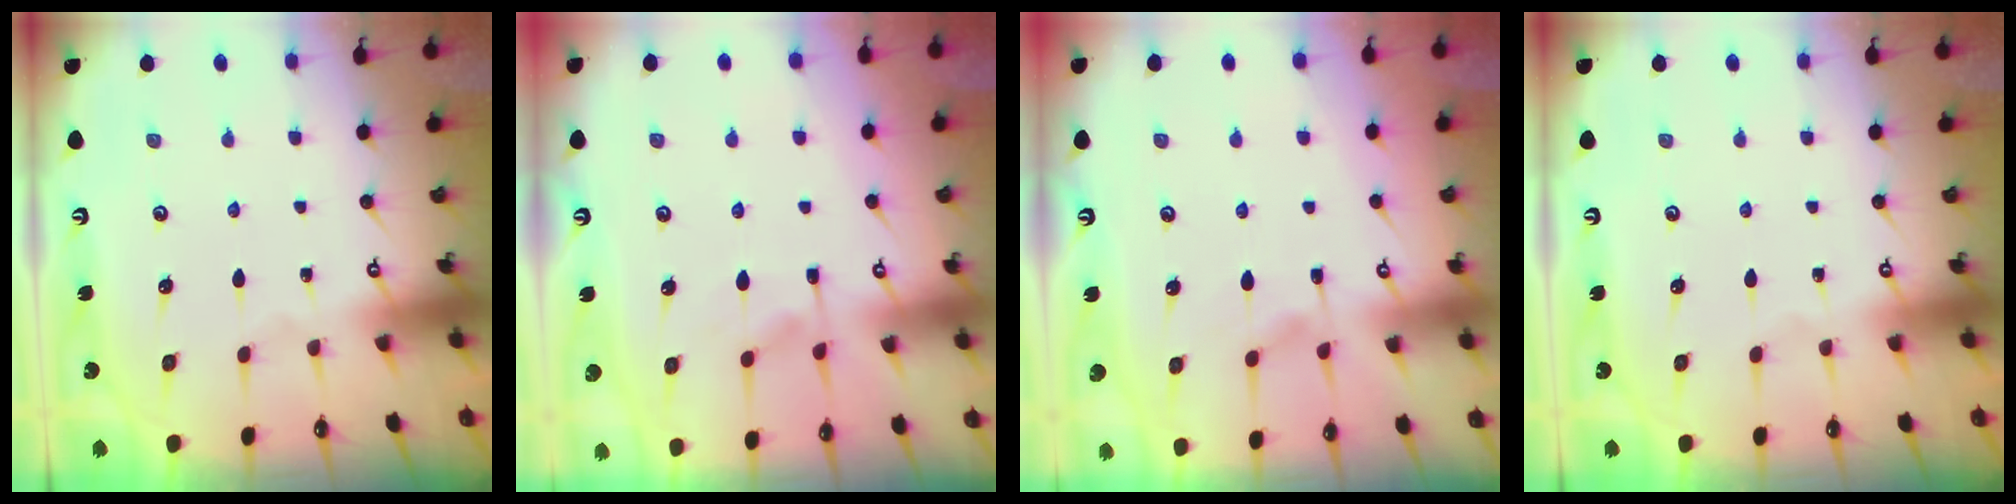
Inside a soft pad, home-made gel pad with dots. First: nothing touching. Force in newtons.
{"total": 1.3, "press": 0.6, "slide": 1.1}
{"total": 1.3, "press": 0.3, "slide": 1.3}
{"total": 0.0}